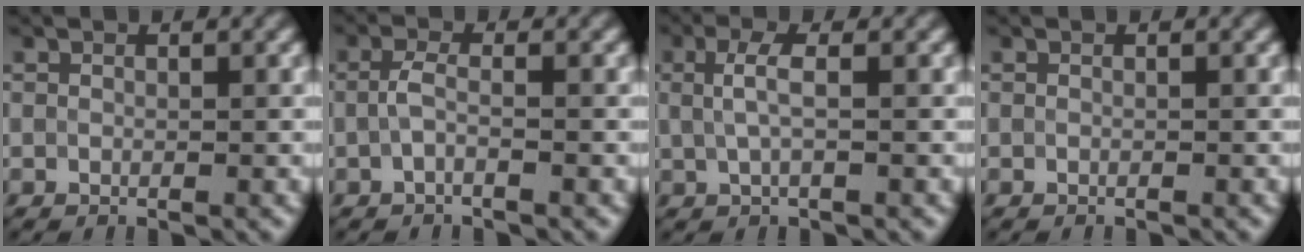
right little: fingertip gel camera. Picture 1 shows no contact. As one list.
[{"total": 1.6, "force": [-0.4, 0.4, 1.5], "torque": [-0.035, -0.001, -0.012]}, {"total": 2.4, "force": [0.3, 0.6, 2.3], "torque": [-0.050, 0.003, 0.008]}, {"total": 0.6, "force": [-0.4, 0.2, 0.4], "torque": [0.000, 0.000, -0.014]}]